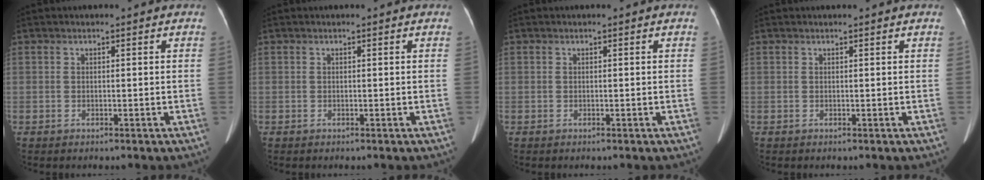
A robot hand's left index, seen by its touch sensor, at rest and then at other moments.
{"total": 0.0}
{"total": 0.0}
{"total": 0.5, "force": [0.5, 0.0, 0.0], "torque": [0.002, 0.005, 0.007]}